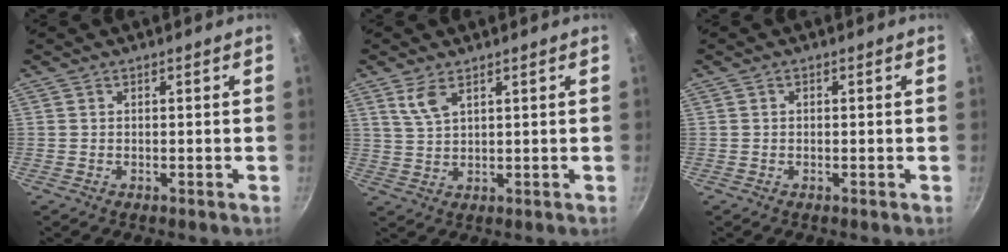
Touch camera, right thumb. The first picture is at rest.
{"total": 4.4, "force": [2.5, 2.0, 3.1], "torque": [-0.057, -0.013, 0.055]}
{"total": 0.7, "force": [0.0, 0.6, 0.3], "torque": [-0.003, 0.005, -0.001]}